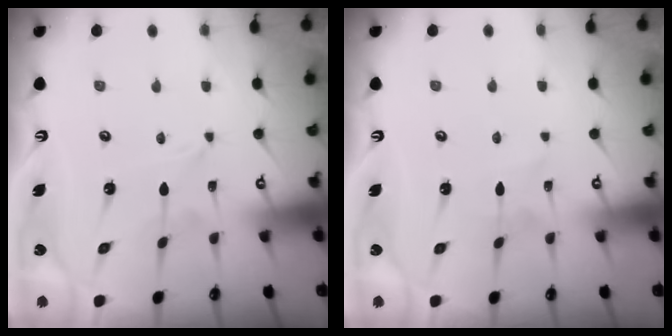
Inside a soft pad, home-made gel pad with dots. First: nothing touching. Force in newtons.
{"total": 2.8, "press": 2.7, "slide": 0.3}